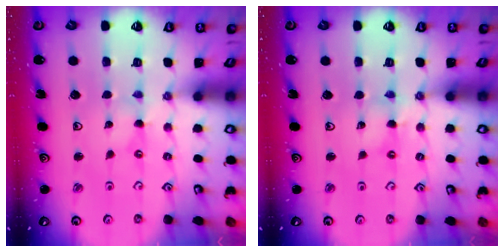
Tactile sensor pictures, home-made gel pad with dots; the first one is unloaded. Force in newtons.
{"total": 2.6, "press": 2.6, "slide": 0.4}